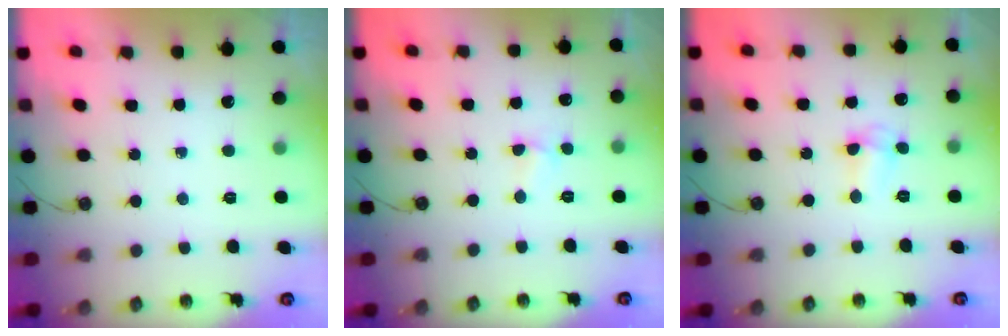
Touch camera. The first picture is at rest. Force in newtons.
{"total": 2.4, "press": 2.4, "slide": 0.4}
{"total": 3.0, "press": 2.9, "slide": 0.5}